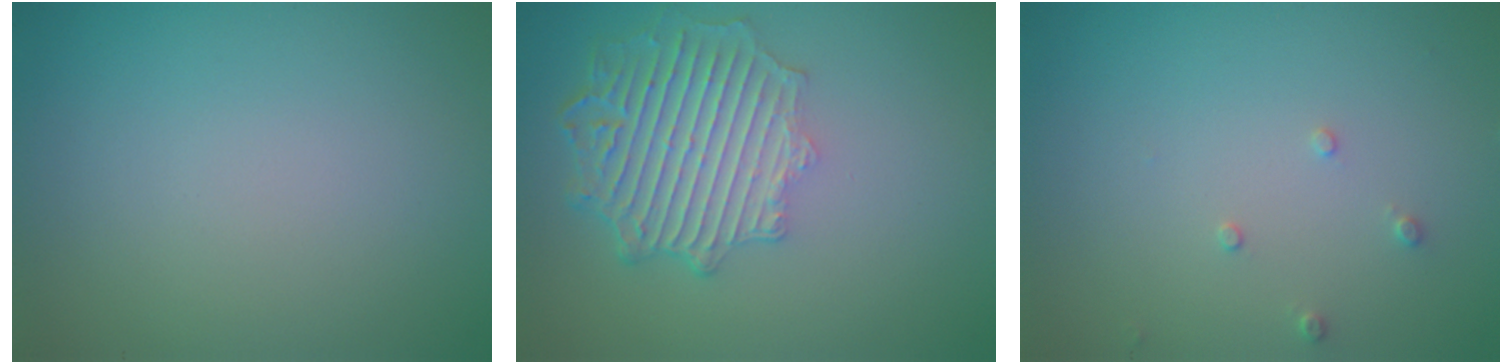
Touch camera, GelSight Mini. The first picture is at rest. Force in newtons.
{"total": 6.2, "press": 4.8, "slide": 4.0}
{"total": 0.8, "press": 0.8, "slide": 0.2}